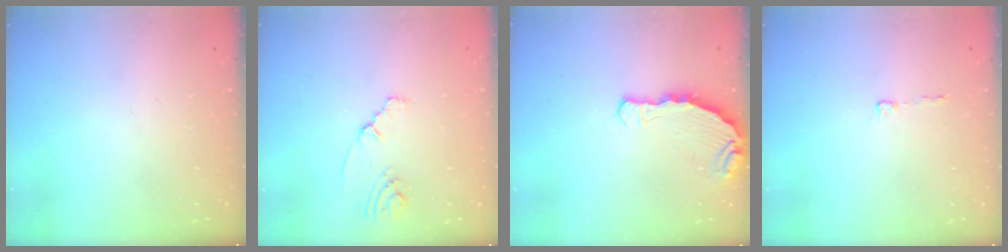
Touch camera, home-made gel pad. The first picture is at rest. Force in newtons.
{"total": 2.3, "press": 2.3, "slide": 0.4}
{"total": 7.5, "press": 6.3, "slide": 4.0}
{"total": 2.1, "press": 2.1, "slide": 0.2}